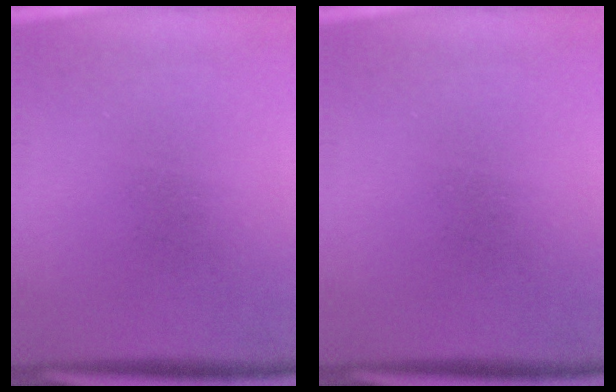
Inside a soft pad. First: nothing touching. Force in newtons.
{"total": 0.0}